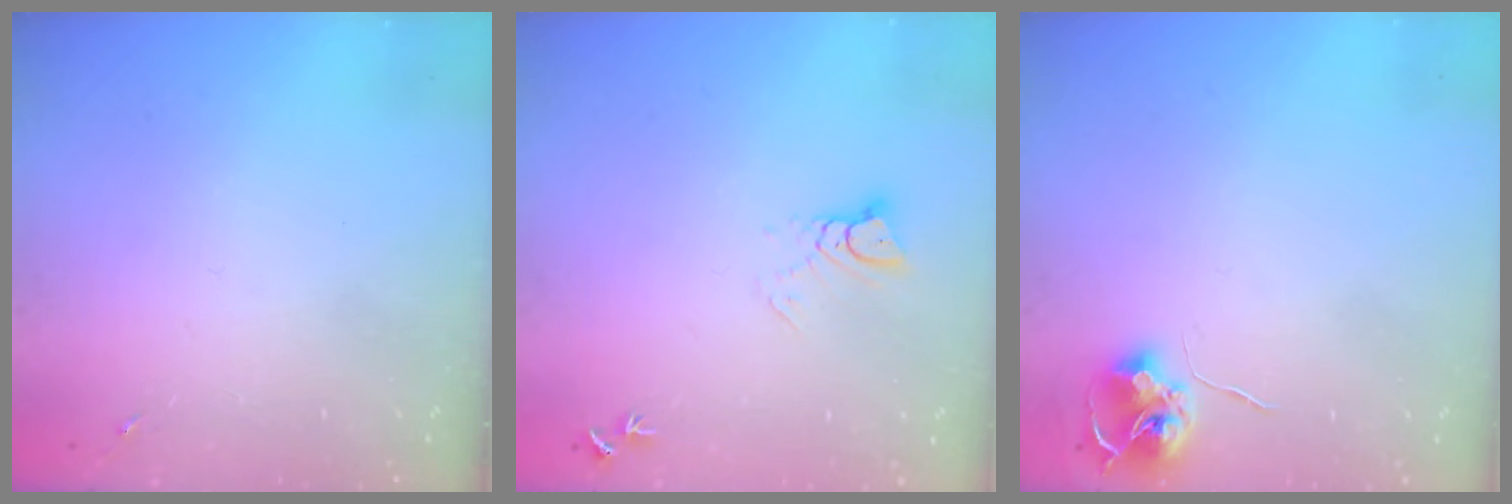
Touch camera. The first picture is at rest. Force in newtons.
{"total": 4.7, "press": 4.7, "slide": 0.2}
{"total": 7.9, "press": 7.9, "slide": 0.4}